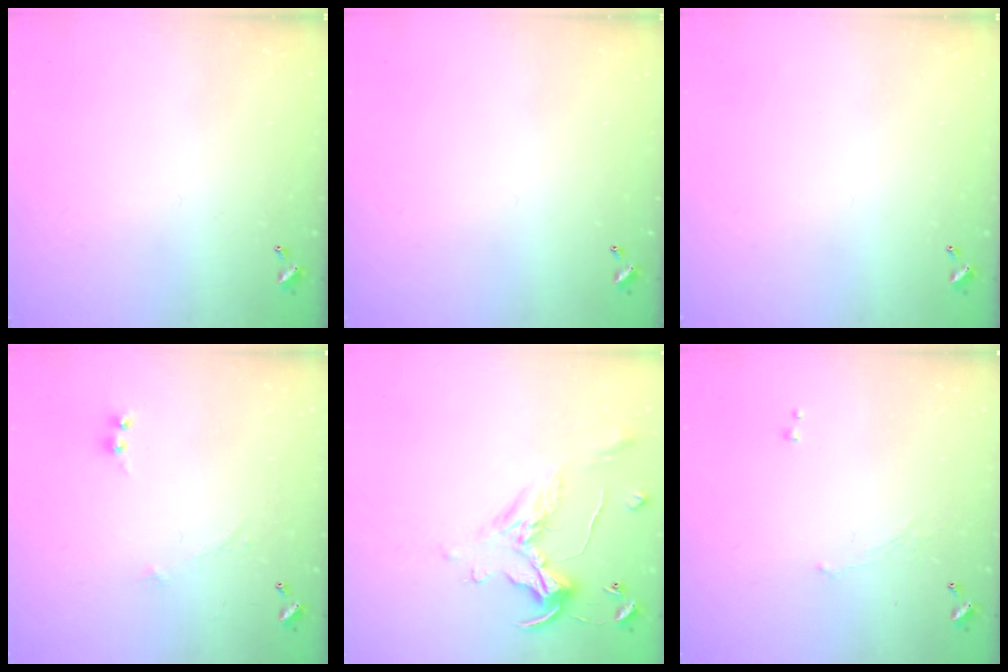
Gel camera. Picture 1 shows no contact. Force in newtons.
{"total": 0.0}
{"total": 0.0}
{"total": 0.0}
{"total": 1.1, "press": 0.8, "slide": 0.9}
{"total": 1.1, "press": 1.0, "slide": 0.6}